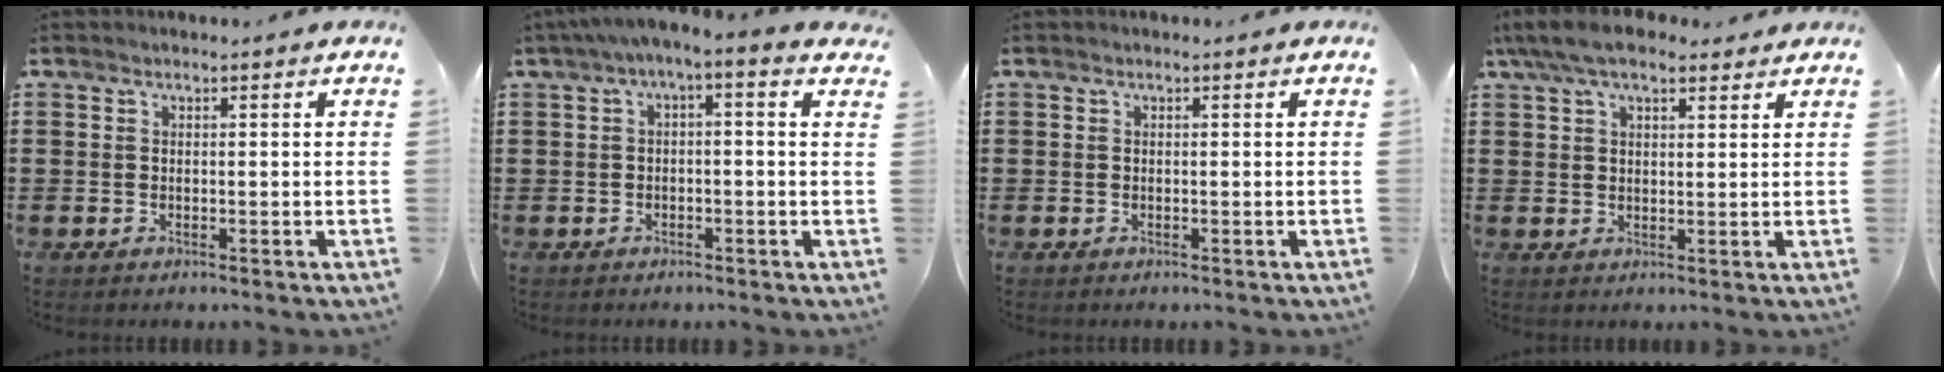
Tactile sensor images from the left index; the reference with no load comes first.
{"total": 2.3, "force": [-1.7, 0.1, 1.6], "torque": [-0.029, -0.001, -0.037]}
{"total": 0.0}
{"total": 6.8, "force": [5.0, 2.5, 3.8], "torque": [-0.087, 0.002, 0.092]}